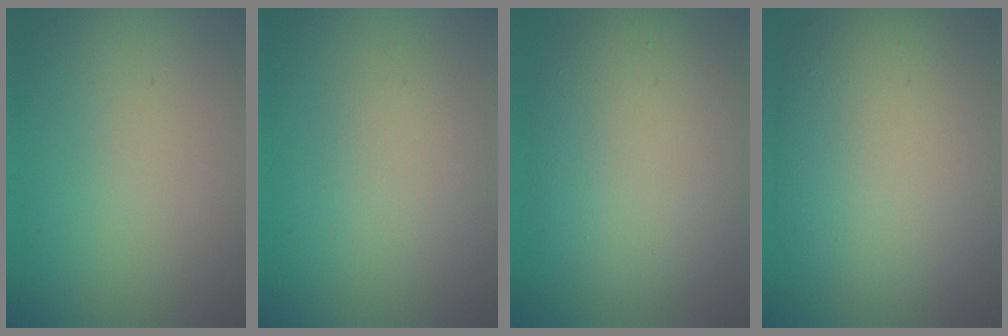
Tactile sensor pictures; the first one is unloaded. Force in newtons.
{"total": 1.9, "press": 1.9, "slide": 0.0}
{"total": 8.1, "press": 8.1, "slide": 0.5}
{"total": 11.2, "press": 11.2, "slide": 0.9}